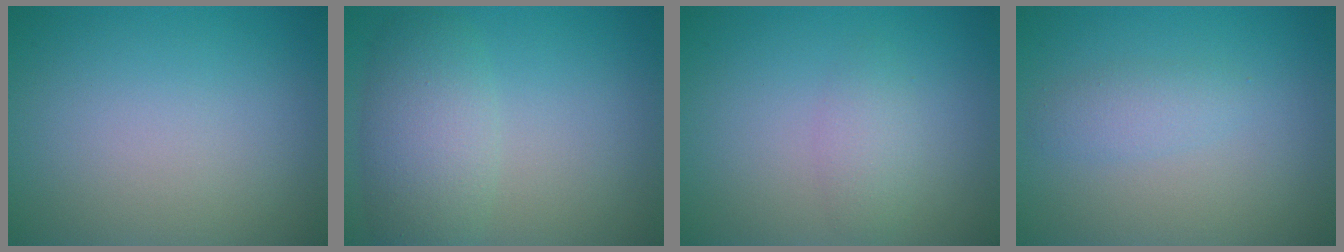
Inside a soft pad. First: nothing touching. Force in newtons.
{"total": 4.6, "press": 4.6, "slide": 0.2}
{"total": 1.8, "press": 1.8, "slide": 0.1}
{"total": 1.7, "press": 1.7, "slide": 0.1}